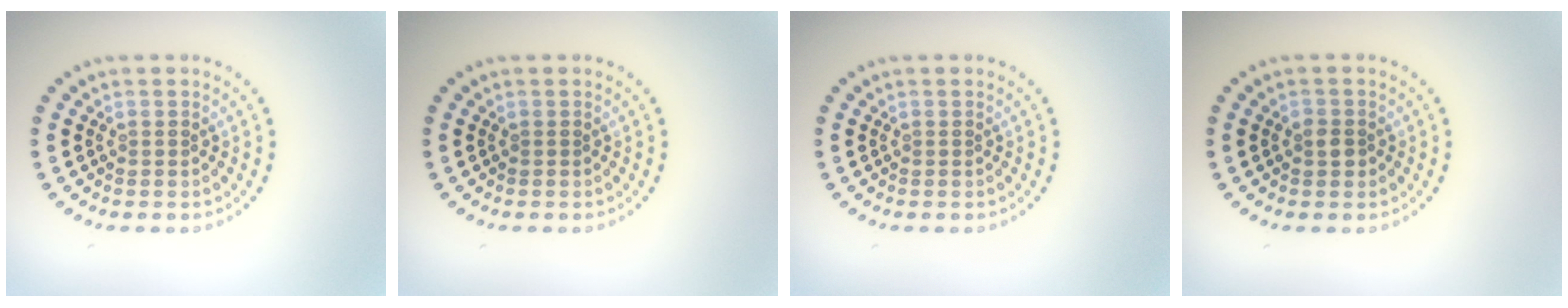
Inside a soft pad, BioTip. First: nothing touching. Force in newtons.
{"total": 0.0}
{"total": 0.0}
{"total": 1.3, "press": 1.3, "slide": 0.3}